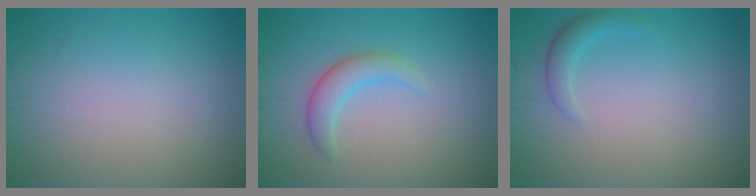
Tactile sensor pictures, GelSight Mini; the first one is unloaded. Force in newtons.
{"total": 2.5, "press": 2.5, "slide": 0.1}
{"total": 1.6, "press": 1.6, "slide": 0.1}